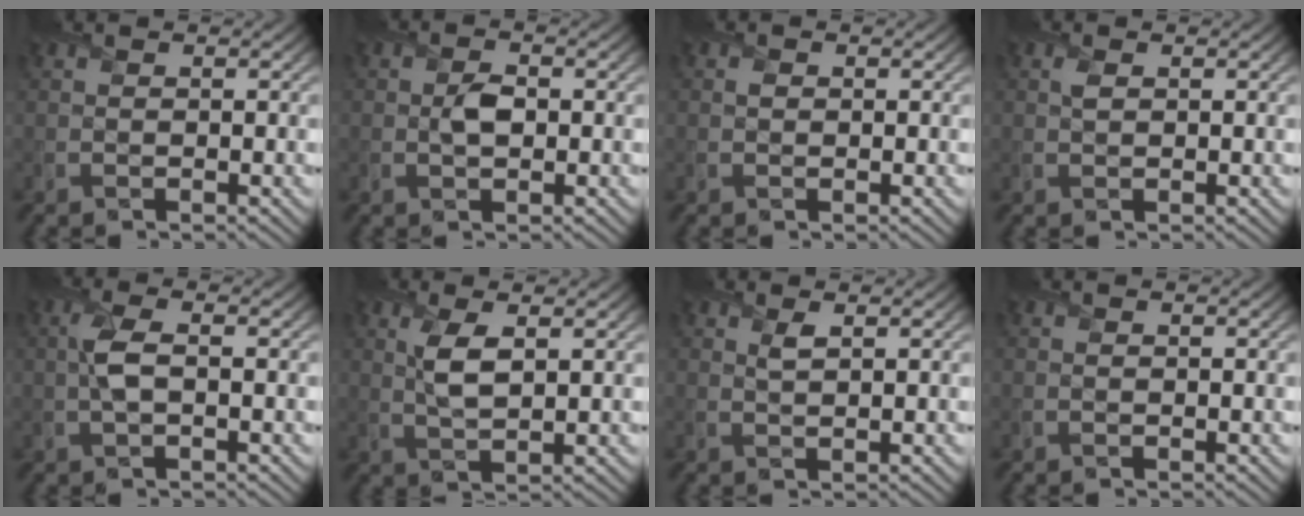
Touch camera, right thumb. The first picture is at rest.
{"total": 2.5, "force": [-0.1, 1.7, 1.9], "torque": [-0.039, -0.004, -0.003]}
{"total": 0.7, "force": [0.0, 0.7, 0.2], "torque": [-0.004, -0.005, -0.002]}
{"total": 1.1, "force": [0.4, 0.6, 0.7], "torque": [-0.021, 0.002, 0.006]}
{"total": 3.4, "force": [0.1, 1.3, 3.1], "torque": [-0.078, 0.005, -0.001]}
{"total": 4.2, "force": [1.4, 1.6, 3.6], "torque": [-0.087, 0.000, 0.027]}
{"total": 1.4, "force": [0.8, 0.5, 1.0], "torque": [-0.025, -0.002, 0.014]}
{"total": 0.0}